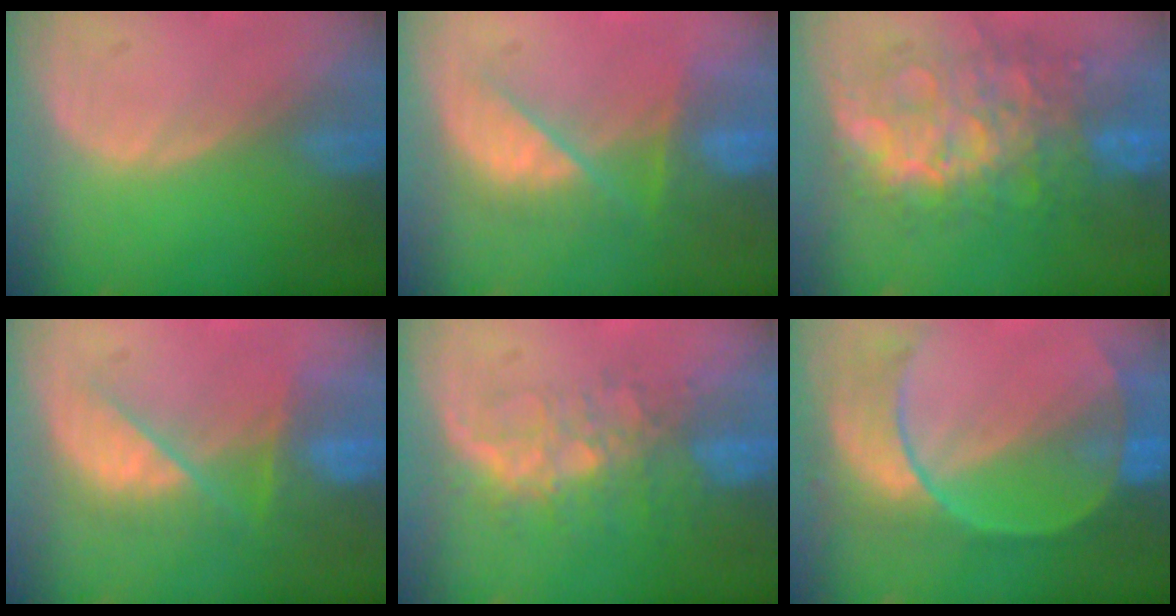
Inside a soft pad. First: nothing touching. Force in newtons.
{"total": 7.5, "press": 7.2, "slide": 2.0}
{"total": 11.8, "press": 11.8, "slide": 1.2}
{"total": 7.5, "press": 7.2, "slide": 2.0}
{"total": 8.2, "press": 6.7, "slide": 4.6}
{"total": 8.8, "press": 8.3, "slide": 2.8}